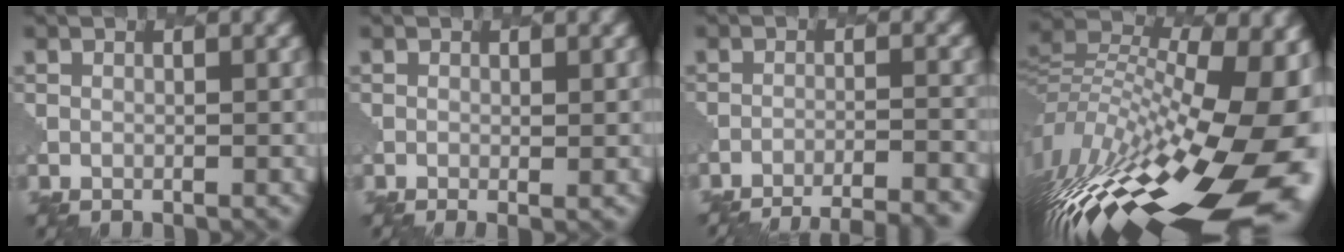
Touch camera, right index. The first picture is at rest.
{"total": 1.7, "force": [0.1, 0.6, 1.6], "torque": [-0.020, 0.000, 0.007]}
{"total": 10.9, "force": [-10.1, 2.5, 3.3], "torque": [-0.039, 0.004, -0.116]}
{"total": 18.7, "force": [-5.5, 8.5, 15.8], "torque": [-0.277, -0.012, -0.081]}